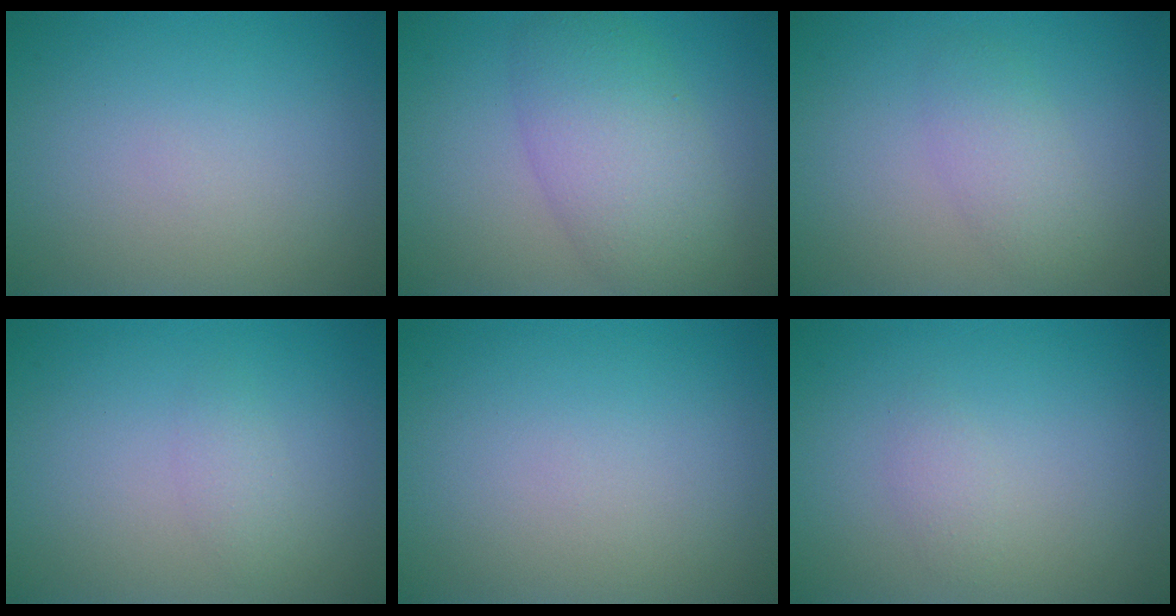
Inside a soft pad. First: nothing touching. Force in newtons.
{"total": 6.2, "press": 6.2, "slide": 0.1}
{"total": 2.2, "press": 2.2, "slide": 0.0}
{"total": 1.1, "press": 1.1, "slide": 0.1}
{"total": 0.0}
{"total": 0.9, "press": 0.9, "slide": 0.1}